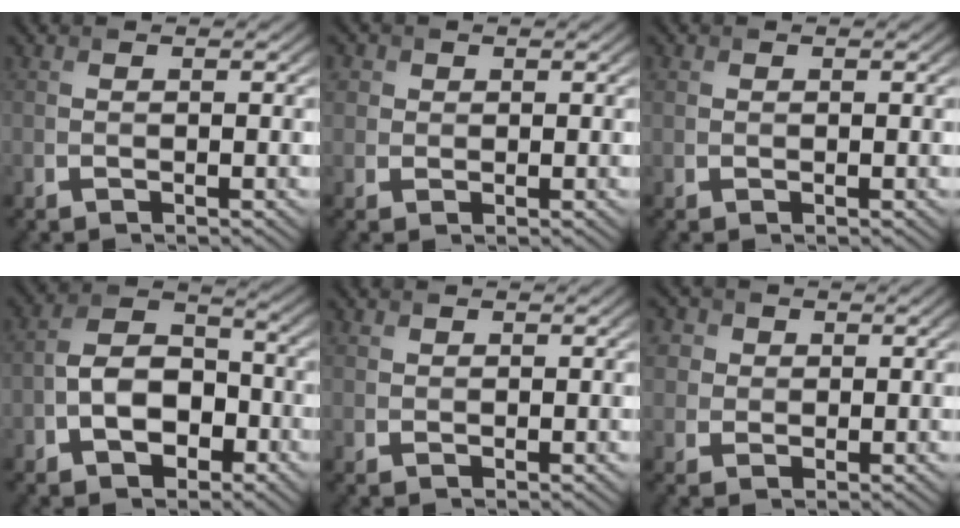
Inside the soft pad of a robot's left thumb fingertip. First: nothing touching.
{"total": 2.5, "force": [1.1, 2.2, 0.7], "torque": [-0.022, -0.002, 0.022]}
{"total": 0.8, "force": [0.4, 0.6, 0.2], "torque": [-0.004, -0.001, 0.010]}
{"total": 7.6, "force": [-3.1, 4.9, 4.9], "torque": [-0.093, 0.004, -0.063]}
{"total": 1.3, "force": [1.0, 0.9, 0.1], "torque": [-0.004, 0.000, 0.022]}
{"total": 3.9, "force": [1.8, 3.2, 1.2], "torque": [-0.051, 0.001, 0.039]}